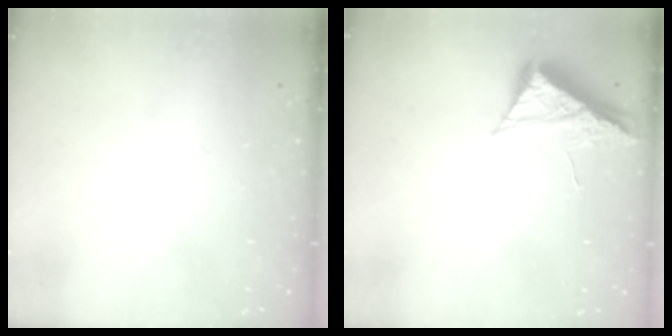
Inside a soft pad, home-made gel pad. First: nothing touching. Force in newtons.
{"total": 7.9, "press": 7.9, "slide": 0.8}